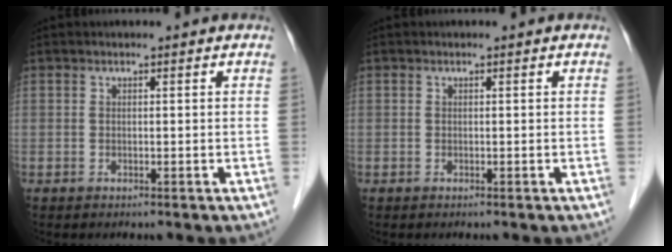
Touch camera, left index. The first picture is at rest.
{"total": 0.0}